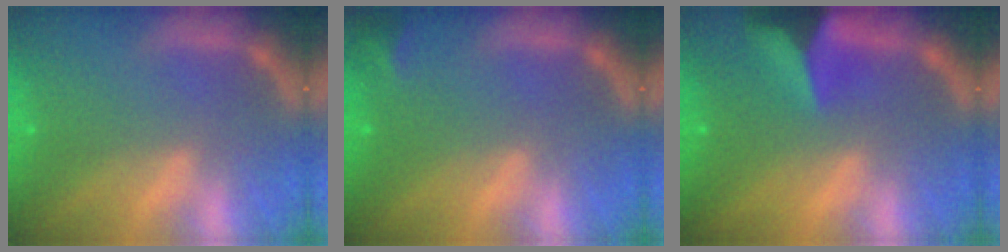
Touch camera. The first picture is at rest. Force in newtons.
{"total": 1.4}
{"total": 7.0}